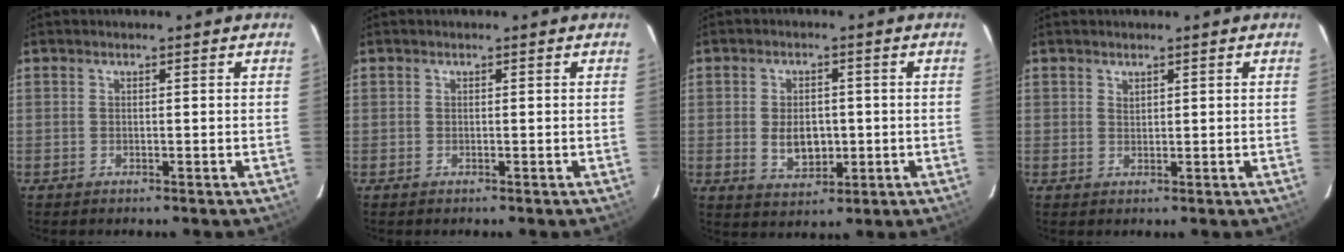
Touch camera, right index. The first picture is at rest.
{"total": 0.5, "force": [-0.1, 0.5, 0.0], "torque": [0.000, 0.002, -0.003]}
{"total": 6.3, "force": [-0.6, 4.2, 4.7], "torque": [-0.084, -0.003, -0.001]}
{"total": 1.0, "force": [0.8, 0.6, 0.1], "torque": [-0.001, 0.001, 0.015]}